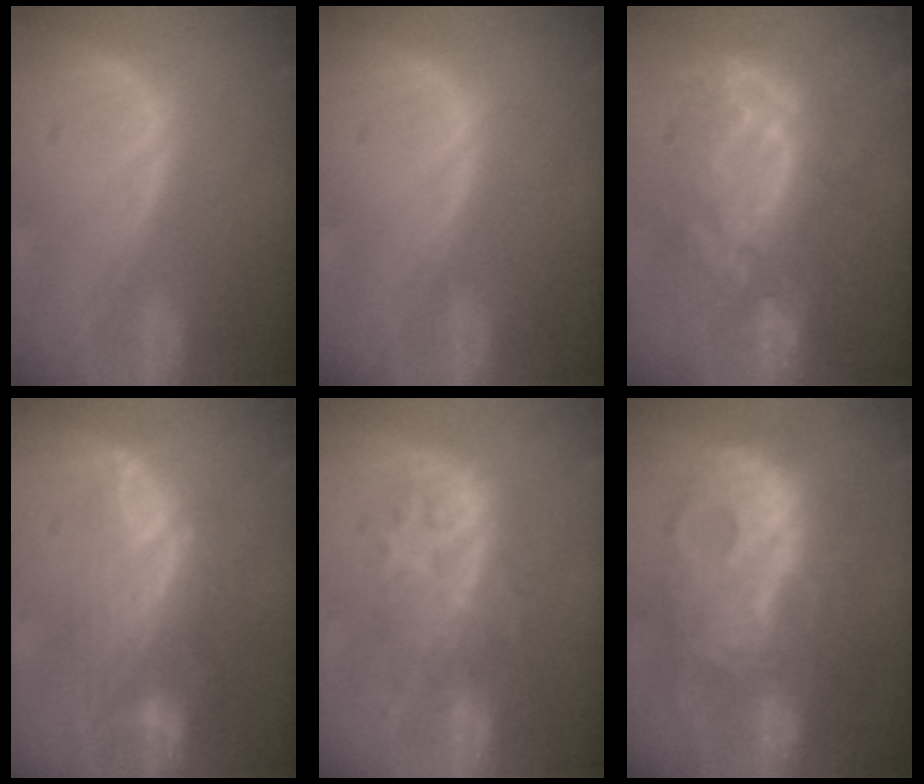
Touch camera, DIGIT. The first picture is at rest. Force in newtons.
{"total": 0.0}
{"total": 10.0, "press": 9.8, "slide": 1.4}
{"total": 9.6, "press": 8.1, "slide": 5.1}
{"total": 8.2, "press": 8.2, "slide": 1.0}
{"total": 13.3, "press": 13.2, "slide": 1.3}